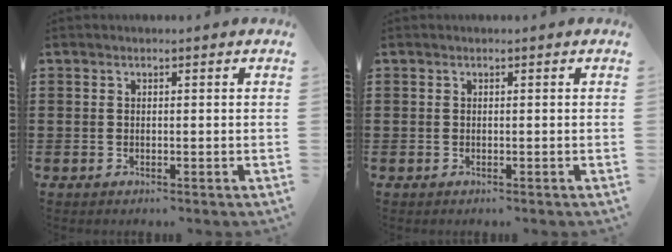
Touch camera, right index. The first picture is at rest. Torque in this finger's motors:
{"motor_torque": [0.16, -0.07, 0.00, 0.00]}